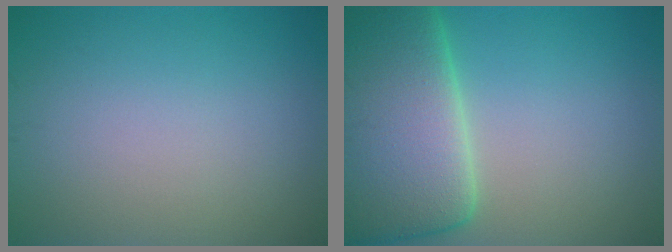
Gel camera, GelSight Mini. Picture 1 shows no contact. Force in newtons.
{"total": 12.5, "press": 12.5, "slide": 0.7}